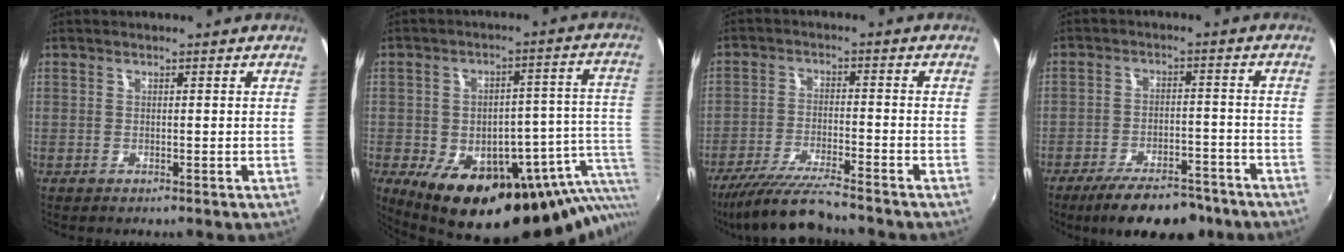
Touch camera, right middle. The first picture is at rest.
{"total": 25.7, "force": [-12.7, 12.5, 18.5], "torque": [-0.256, -0.028, -0.151]}
{"total": 10.3, "force": [-9.3, -0.5, 4.5], "torque": [-0.105, -0.015, -0.168]}
{"total": 12.9, "force": [-10.1, 4.4, 6.7], "torque": [-0.132, -0.011, -0.149]}